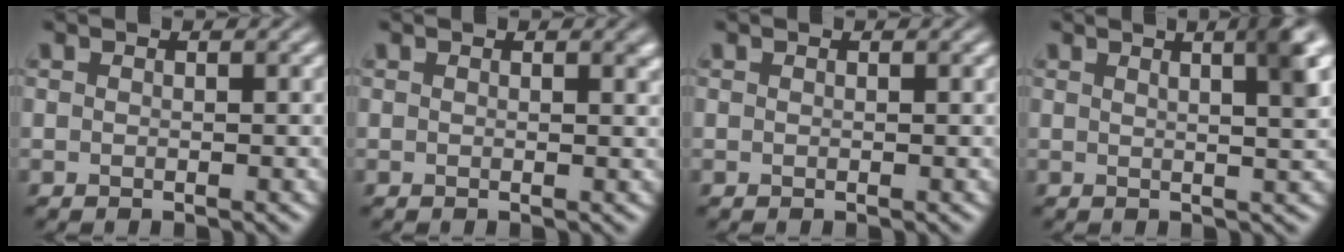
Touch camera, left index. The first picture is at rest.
{"total": 0.9, "force": [0.6, 0.2, 0.6], "torque": [-0.005, 0.001, 0.010]}
{"total": 0.0}
{"total": 5.0, "force": [2.2, 1.4, 4.2], "torque": [-0.031, 0.019, 0.019]}